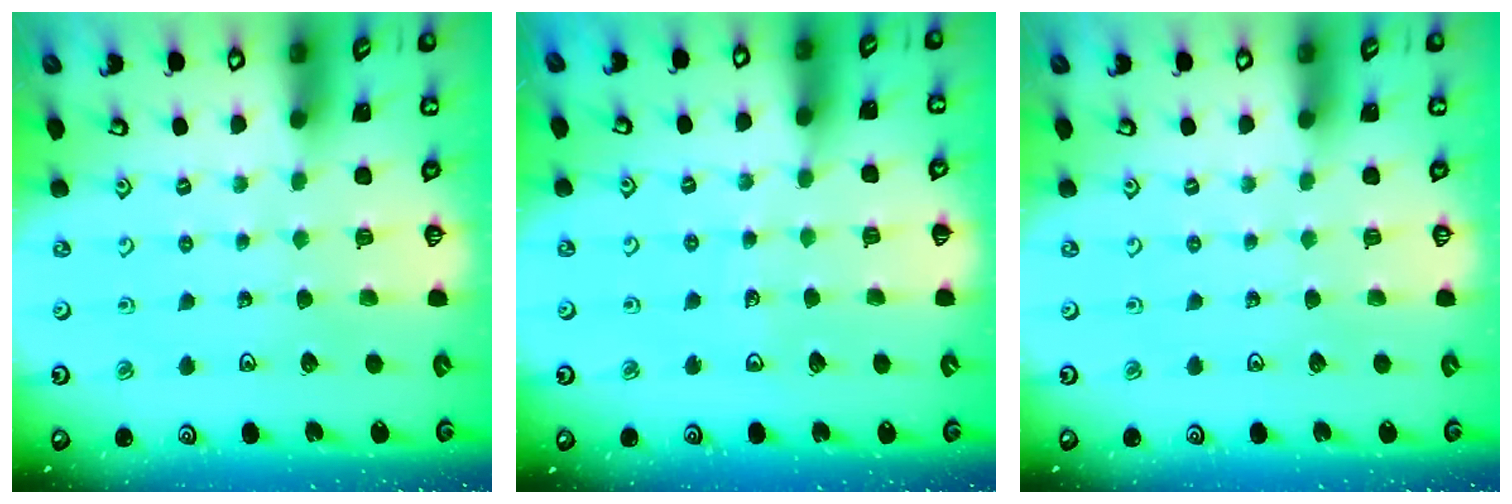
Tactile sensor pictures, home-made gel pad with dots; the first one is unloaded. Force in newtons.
{"total": 2.9, "press": 2.9, "slide": 0.3}
{"total": 0.0}